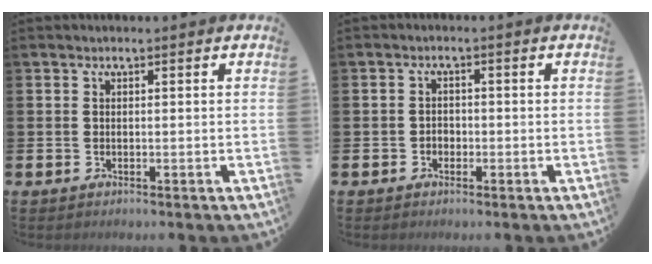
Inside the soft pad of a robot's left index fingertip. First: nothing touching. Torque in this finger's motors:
{"motor_torque": [0.18, 0.37, 0.06, 0.00]}